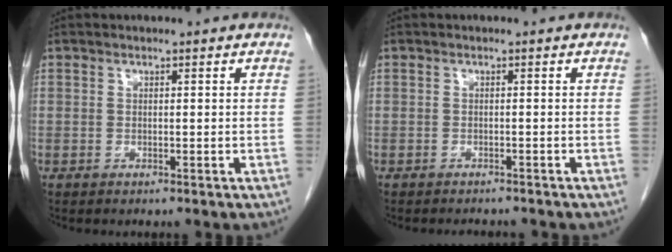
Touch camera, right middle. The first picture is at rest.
{"total": 2.9, "force": [-2.7, 0.6, 0.6], "torque": [-0.008, -0.005, -0.033]}